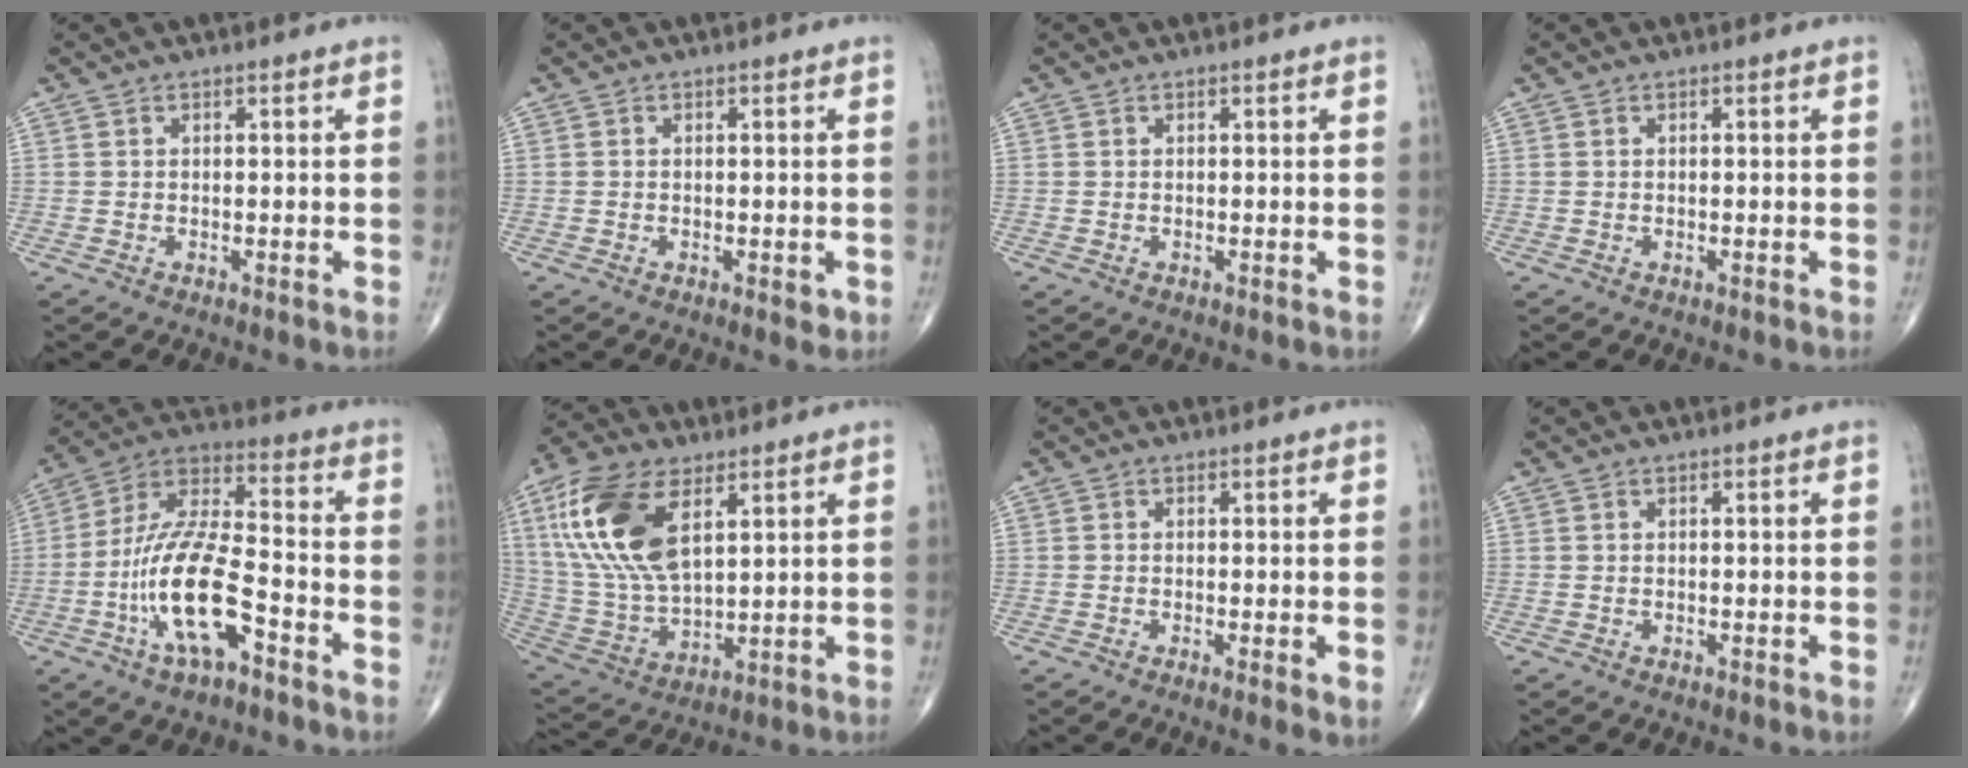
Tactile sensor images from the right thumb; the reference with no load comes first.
{"total": 1.5, "force": [-0.4, 0.8, 1.2], "torque": [-0.011, -0.001, -0.006]}
{"total": 0.0}
{"total": 0.0}
{"total": 16.8, "force": [-6.5, 6.0, 14.3], "torque": [-0.283, 0.046, -0.118]}
{"total": 18.4, "force": [7.3, 9.2, 14.1], "torque": [-0.288, -0.018, 0.145]}
{"total": 2.4, "force": [-0.5, 0.5, 2.3], "torque": [-0.044, -0.010, -0.011]}
{"total": 0.0}